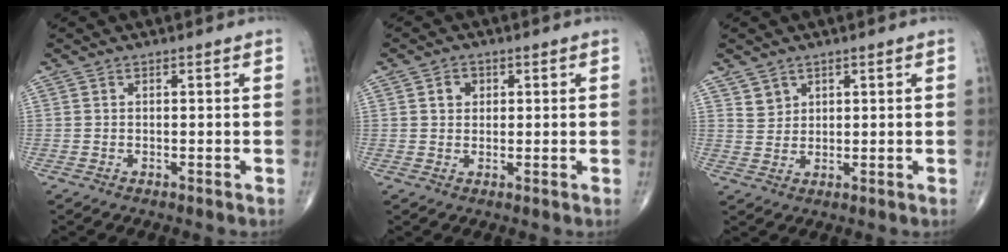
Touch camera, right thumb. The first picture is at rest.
{"total": 2.8, "force": [0.9, 2.4, 1.3], "torque": [-0.007, -0.002, 0.013]}
{"total": 2.8, "force": [2.0, 2.0, 0.3], "torque": [0.015, -0.016, 0.035]}